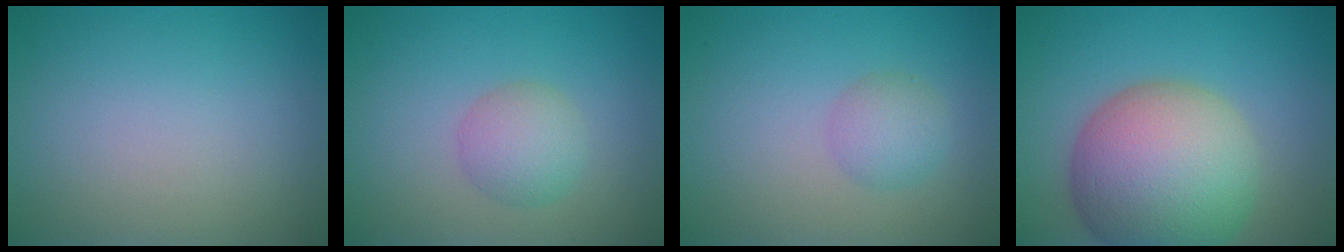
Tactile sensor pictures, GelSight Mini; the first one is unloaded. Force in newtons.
{"total": 2.8, "press": 2.8, "slide": 0.1}
{"total": 2.2, "press": 2.2, "slide": 0.1}
{"total": 12.4, "press": 12.4, "slide": 0.7}